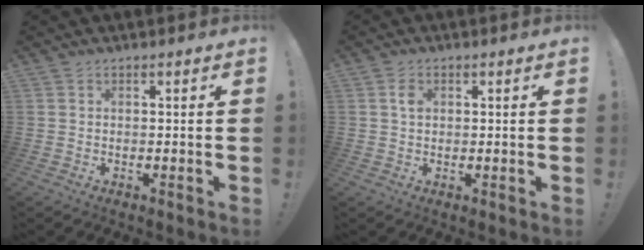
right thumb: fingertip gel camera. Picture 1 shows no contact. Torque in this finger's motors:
{"motor_torque": [0.18, 0.85, 0.15, -0.61, 0.00]}